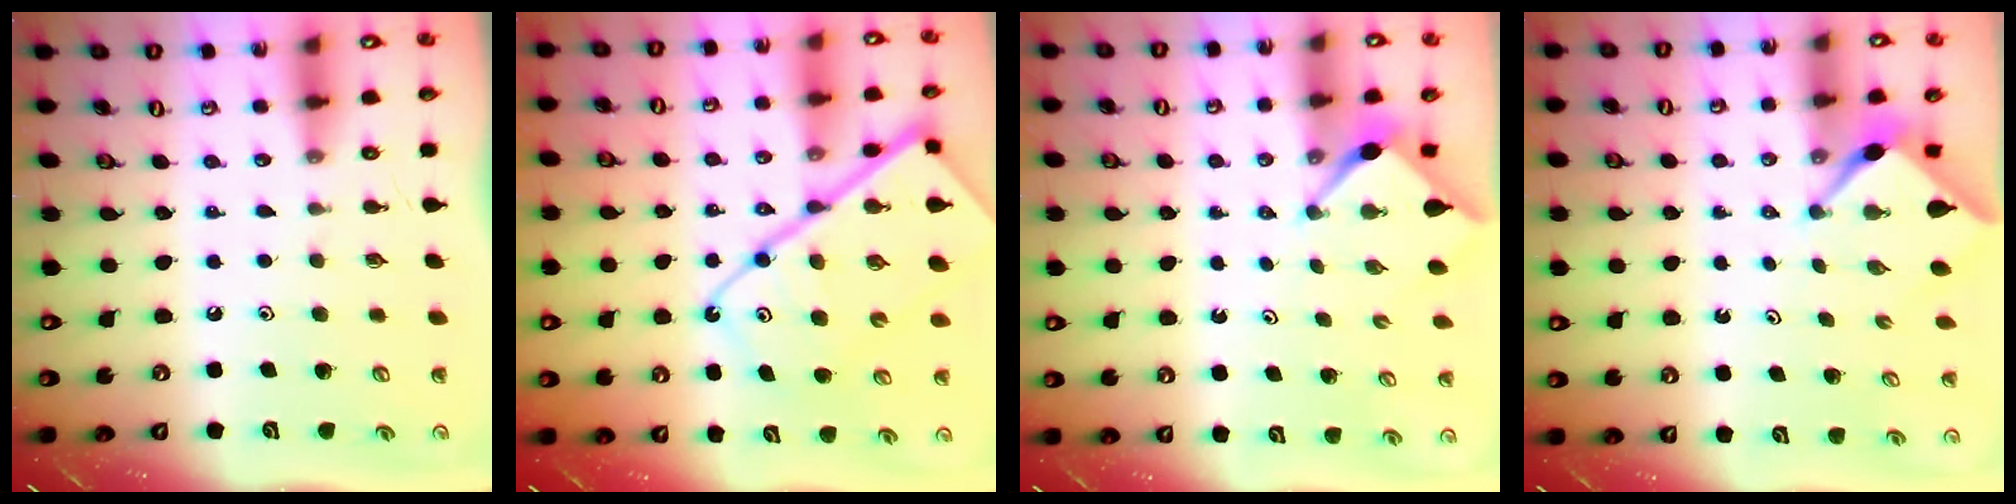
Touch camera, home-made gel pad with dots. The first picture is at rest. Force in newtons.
{"total": 17.5, "press": 17.4, "slide": 1.8}
{"total": 2.7, "press": 2.7, "slide": 0.3}
{"total": 2.2, "press": 2.1, "slide": 0.3}